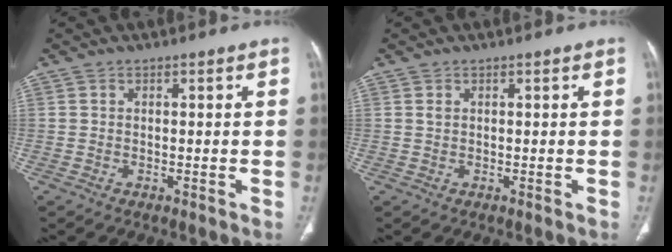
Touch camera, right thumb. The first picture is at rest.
{"total": 0.5, "force": [0.3, 0.4, 0.3], "torque": [-0.006, 0.003, 0.006]}